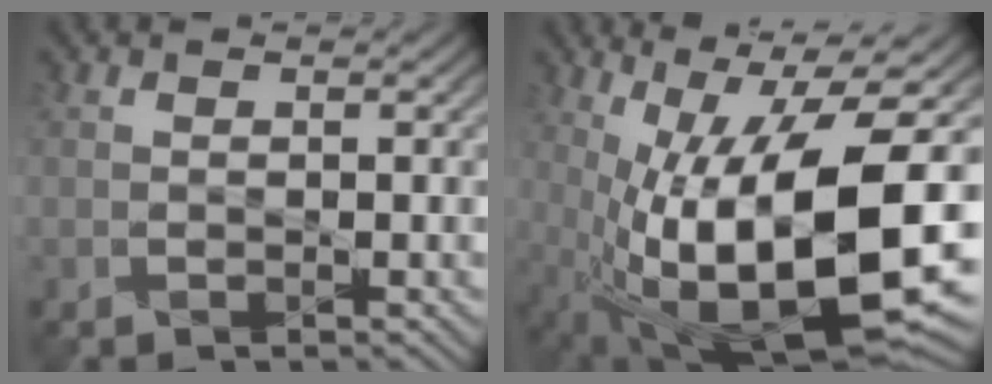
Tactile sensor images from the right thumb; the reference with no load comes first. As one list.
[{"total": 19.0, "force": [-2.3, 7.4, 17.4], "torque": [-0.279, -0.025, -0.028]}]